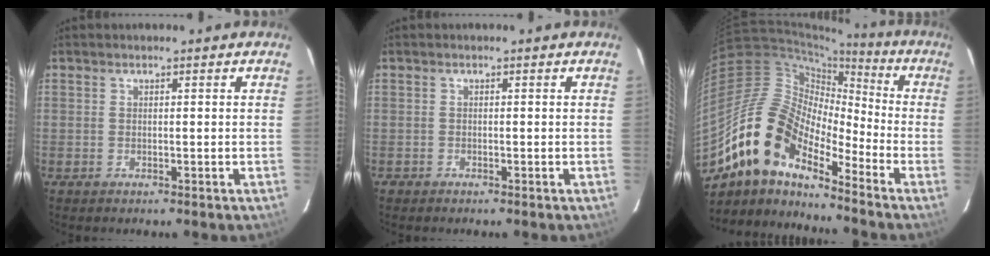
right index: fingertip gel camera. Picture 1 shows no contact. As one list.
[{"total": 0.8, "force": [-0.5, 0.5, -0.3], "torque": [0.001, 0.001, -0.010]}, {"total": 16.5, "force": [-12.0, 6.4, 9.3], "torque": [-0.156, -0.004, -0.242]}]